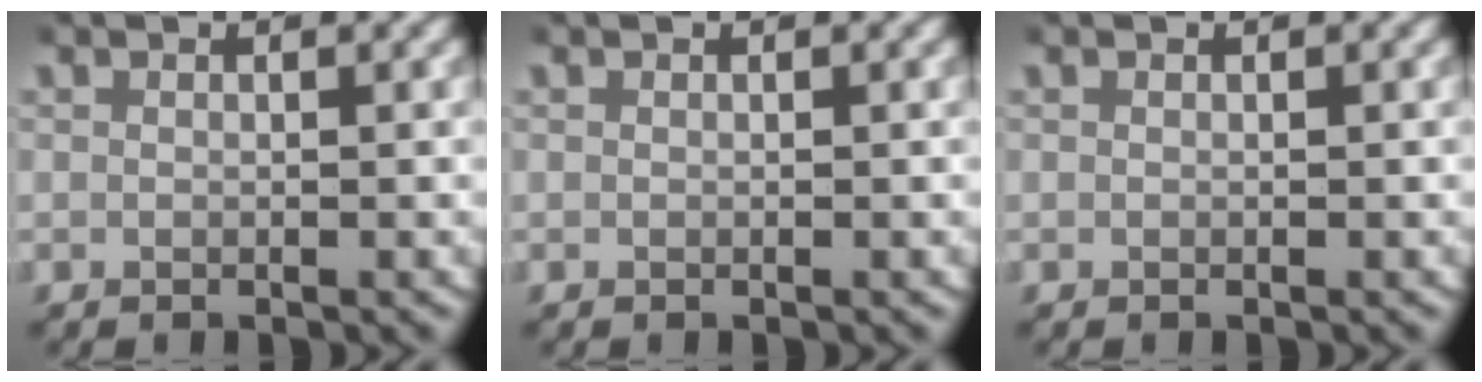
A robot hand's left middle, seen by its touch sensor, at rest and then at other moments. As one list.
[{"total": 0.0}, {"total": 0.0}]